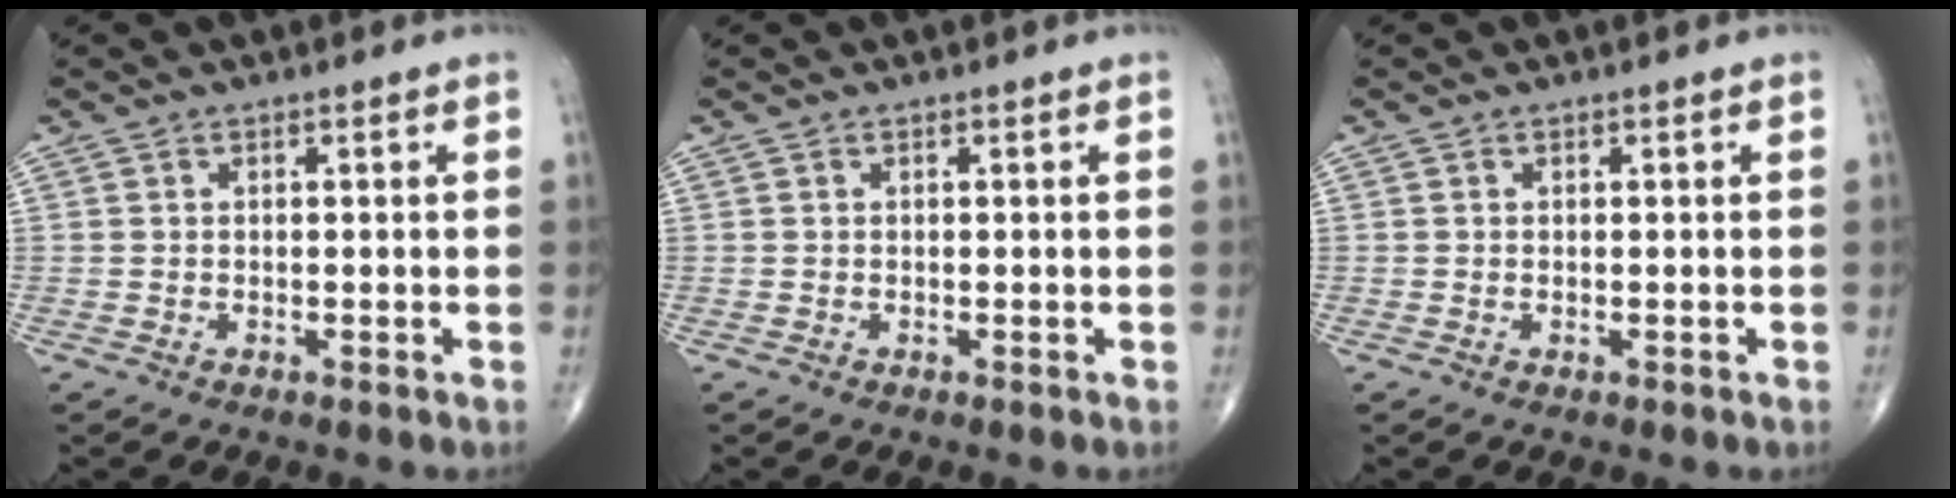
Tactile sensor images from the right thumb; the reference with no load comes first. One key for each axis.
{"total": 0.0}
{"total": 0.0}